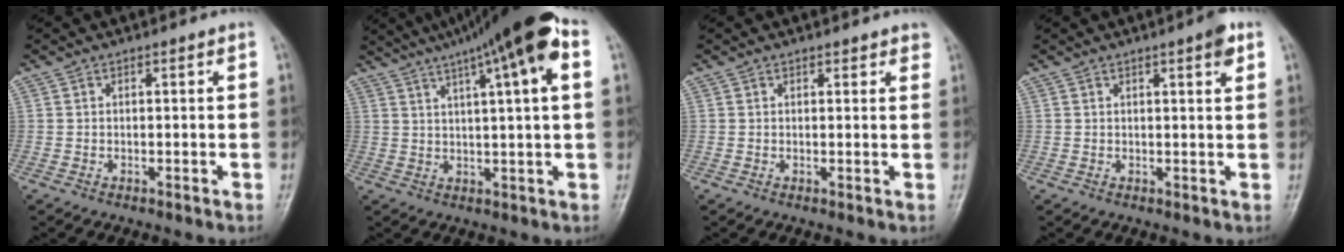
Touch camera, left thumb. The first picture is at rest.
{"total": 16.8, "force": [7.9, 2.3, 14.6], "torque": [-0.227, 0.025, 0.115]}
{"total": 1.7, "force": [1.4, 0.8, 0.6], "torque": [0.010, -0.005, 0.012]}
{"total": 3.1, "force": [1.7, 0.5, 2.5], "torque": [-0.030, -0.005, 0.019]}